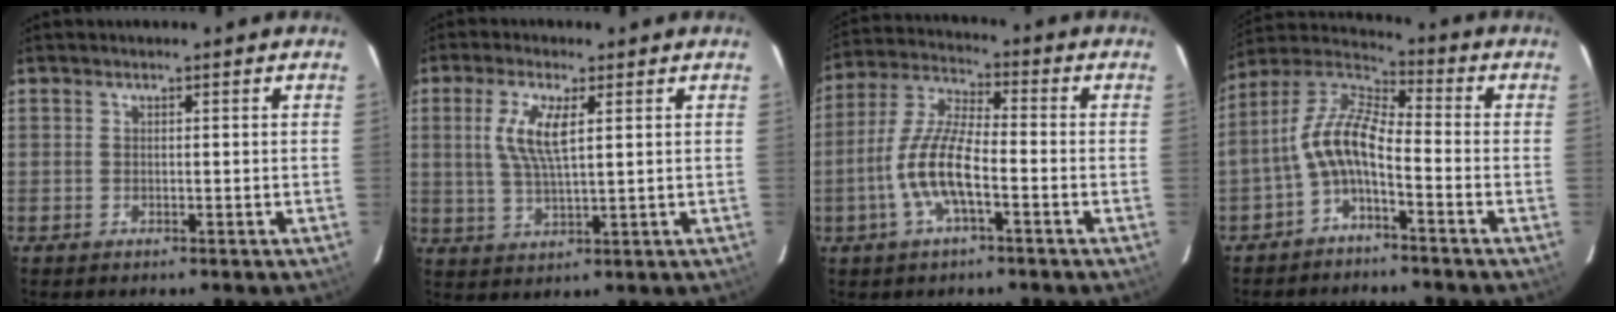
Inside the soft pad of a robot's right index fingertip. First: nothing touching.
{"total": 7.2, "force": [2.0, 1.8, 6.6], "torque": [-0.137, 0.001, 0.040]}
{"total": 10.6, "force": [-3.6, 2.9, 9.6], "torque": [-0.205, 0.001, -0.071]}
{"total": 8.9, "force": [-3.3, 3.2, 7.6], "torque": [-0.173, 0.018, -0.069]}